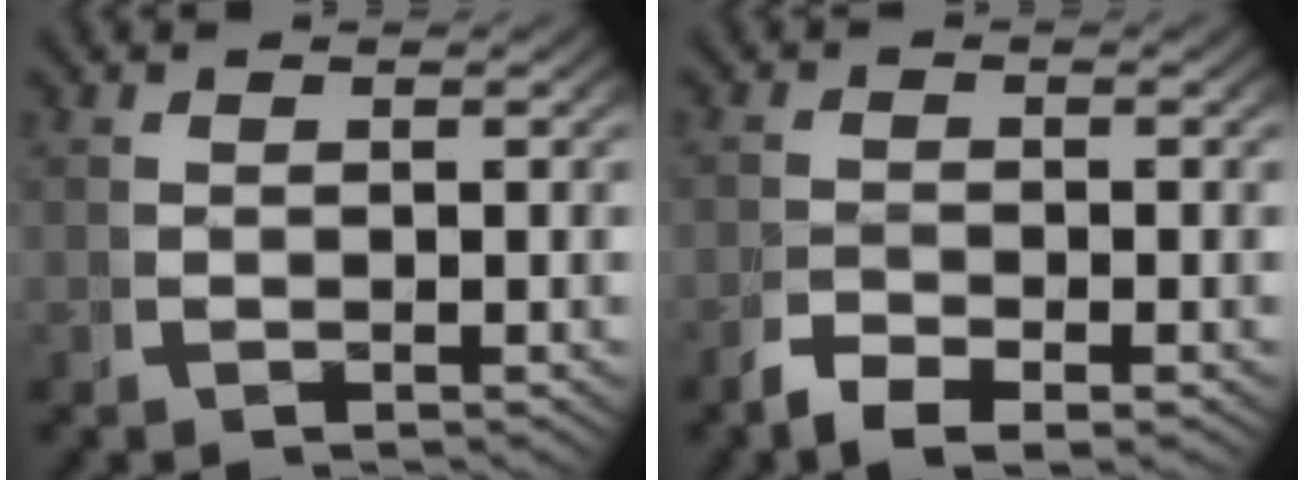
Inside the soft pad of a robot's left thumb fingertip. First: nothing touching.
{"total": 1.4, "force": [-1.3, -0.1, 0.5], "torque": [0.008, 0.002, -0.032]}